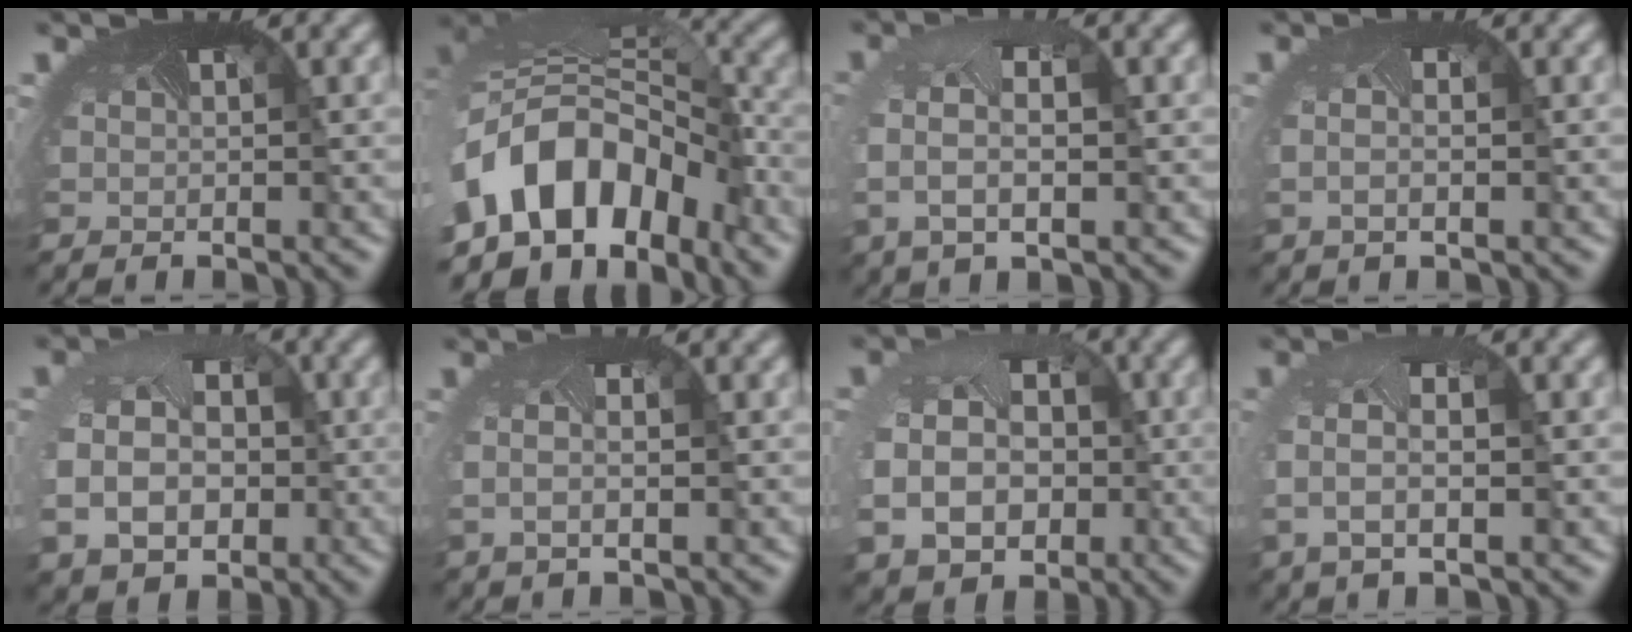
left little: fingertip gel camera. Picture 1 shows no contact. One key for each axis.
{"total": 11.7, "fx": -5.6, "fy": 7.9, "fz": 6.6, "tx": -0.156, "ty": -0.004, "tz": -0.097}
{"total": 4.5, "fx": 0.0, "fy": 2.7, "fz": 3.5, "tx": -0.097, "ty": -0.005, "tz": 0.000}
{"total": 1.6, "fx": -0.2, "fy": 0.8, "fz": 1.4, "tx": -0.038, "ty": -0.007, "tz": -0.002}
{"total": 8.7, "fx": -0.8, "fy": 7.1, "fz": 4.8, "tx": -0.097, "ty": -0.032, "tz": -0.007}
{"total": 2.2, "fx": -0.1, "fy": 1.1, "fz": 1.9, "tx": -0.055, "ty": -0.008, "tz": 0.002}
{"total": 9.7, "fx": -1.2, "fy": 8.3, "fz": 4.9, "tx": -0.100, "ty": -0.036, "tz": -0.021}
{"total": 3.6, "fx": -0.1, "fy": 1.9, "fz": 3.0, "tx": -0.089, "ty": -0.005, "tz": -0.002}